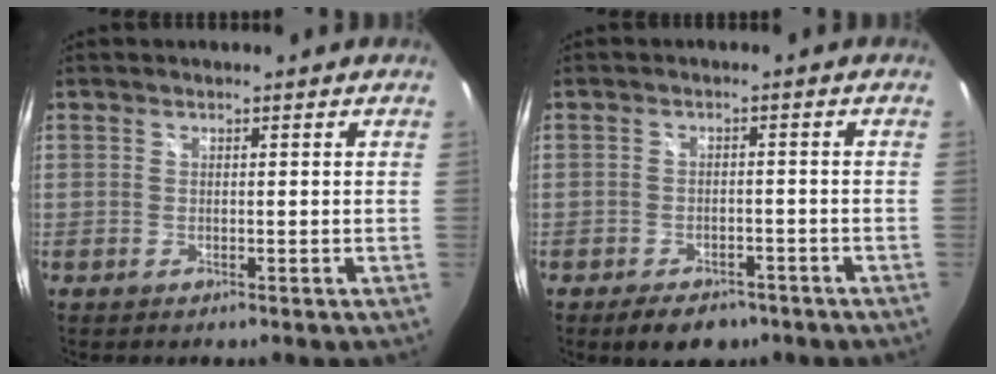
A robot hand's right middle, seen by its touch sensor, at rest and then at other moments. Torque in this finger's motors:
{"motor_torque": [0.53, -0.54, 0.05, 0.06]}